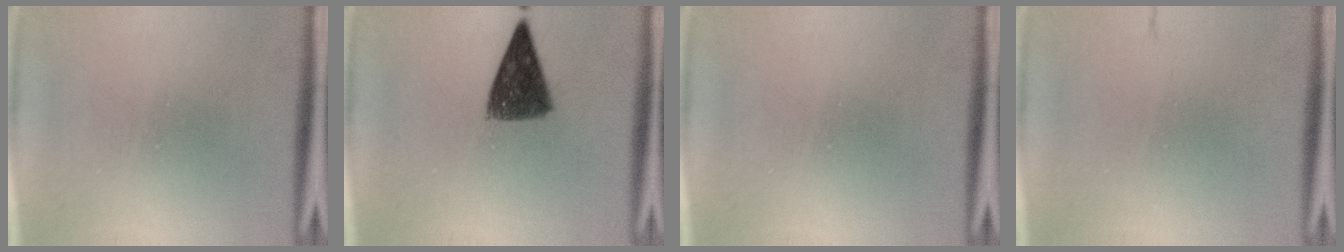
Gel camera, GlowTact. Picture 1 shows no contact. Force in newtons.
{"total": 8.4}
{"total": 0.0}
{"total": 1.6}